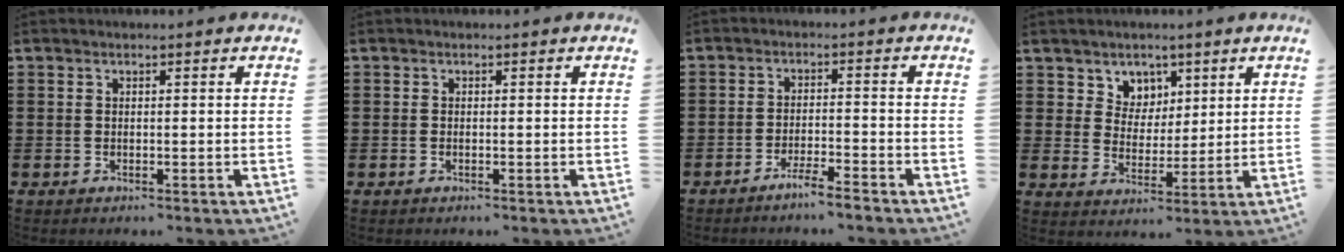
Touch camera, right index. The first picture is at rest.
{"total": 0.0}
{"total": 3.5, "force": [-3.3, -0.4, 1.3], "torque": [-0.030, -0.003, -0.064]}
{"total": 5.3, "force": [3.3, 4.2, -0.2], "torque": [-0.029, 0.000, 0.062]}